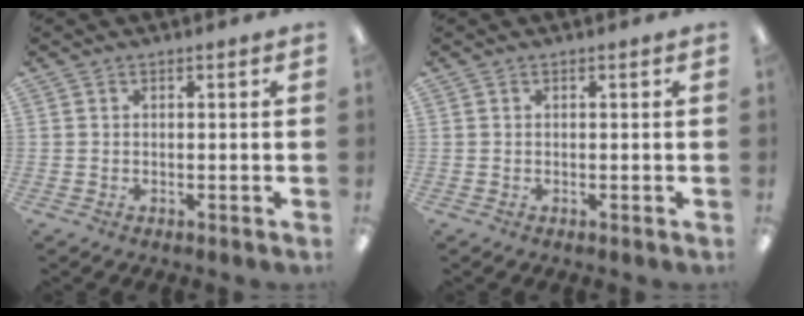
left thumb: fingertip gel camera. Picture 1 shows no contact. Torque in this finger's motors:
{"motor_torque": [-0.11, 0.02, 0.00, 0.00, 0.00]}